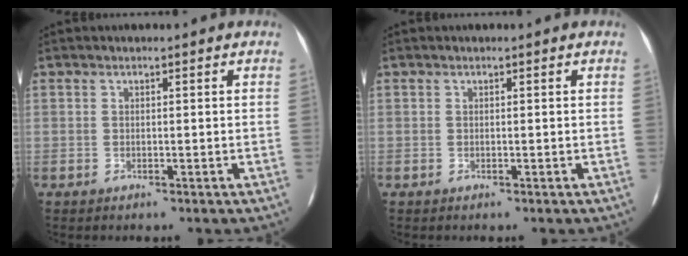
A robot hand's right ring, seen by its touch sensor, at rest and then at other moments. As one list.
[{"total": 0.0}]